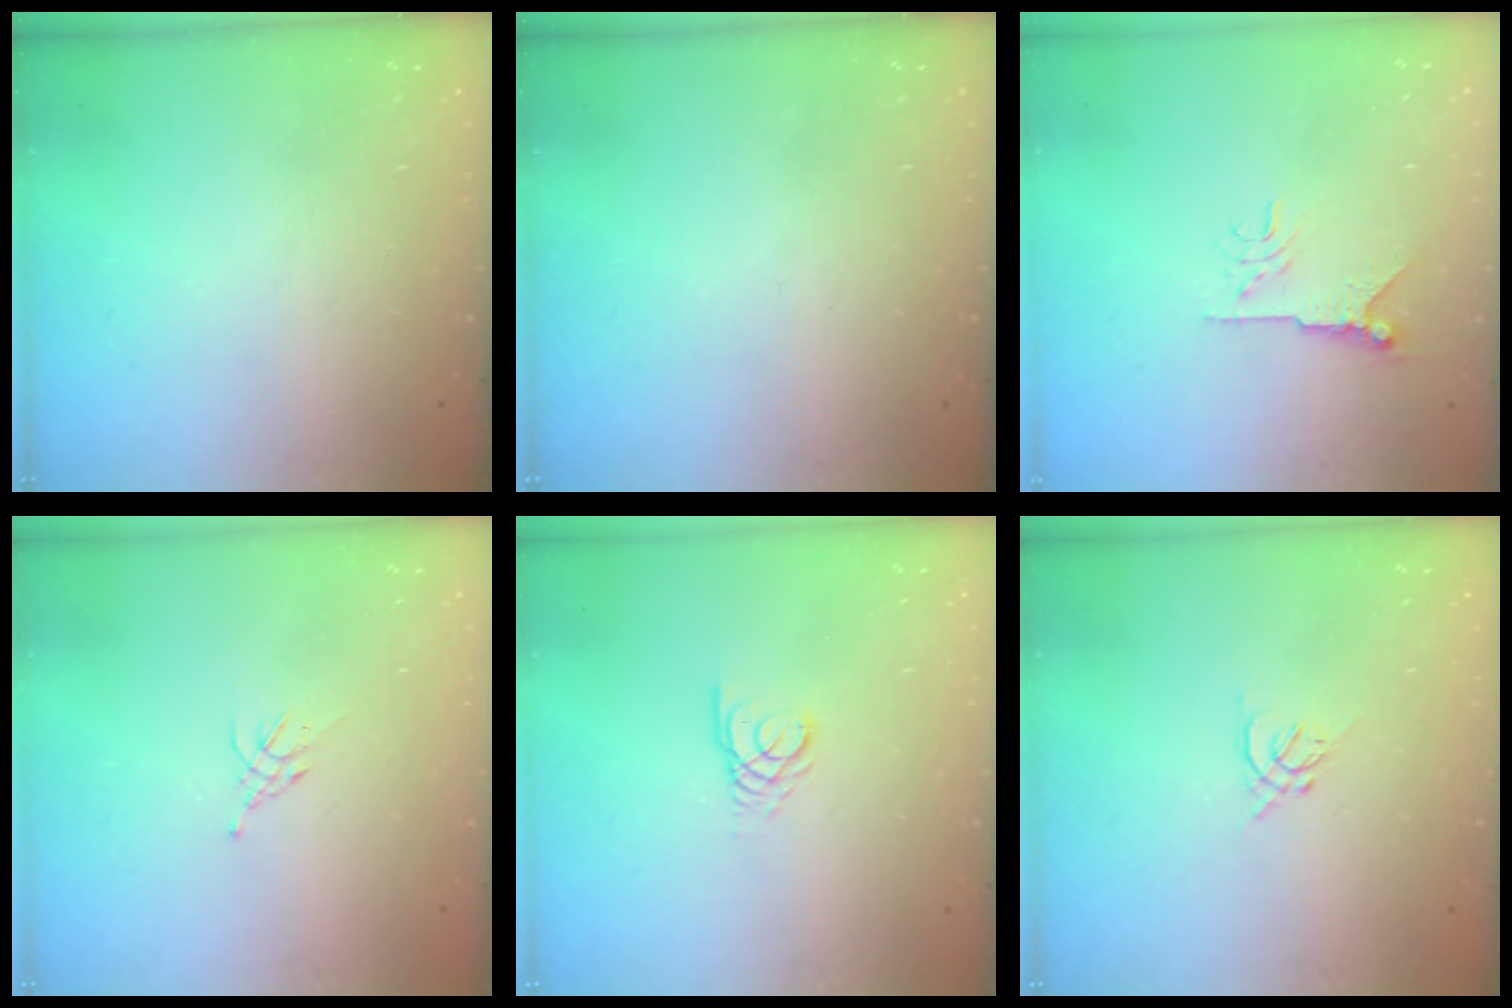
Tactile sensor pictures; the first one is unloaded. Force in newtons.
{"total": 0.0}
{"total": 7.3, "press": 7.3, "slide": 0.6}
{"total": 1.9, "press": 1.8, "slide": 0.5}
{"total": 2.4, "press": 2.4, "slide": 0.1}
{"total": 1.3, "press": 1.2, "slide": 0.5}